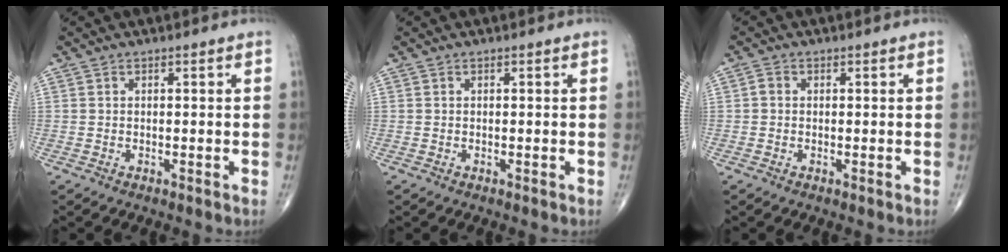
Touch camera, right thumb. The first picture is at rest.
{"total": 0.0}
{"total": 1.2, "force": [0.0, 1.0, 0.6], "torque": [-0.007, 0.002, -0.002]}